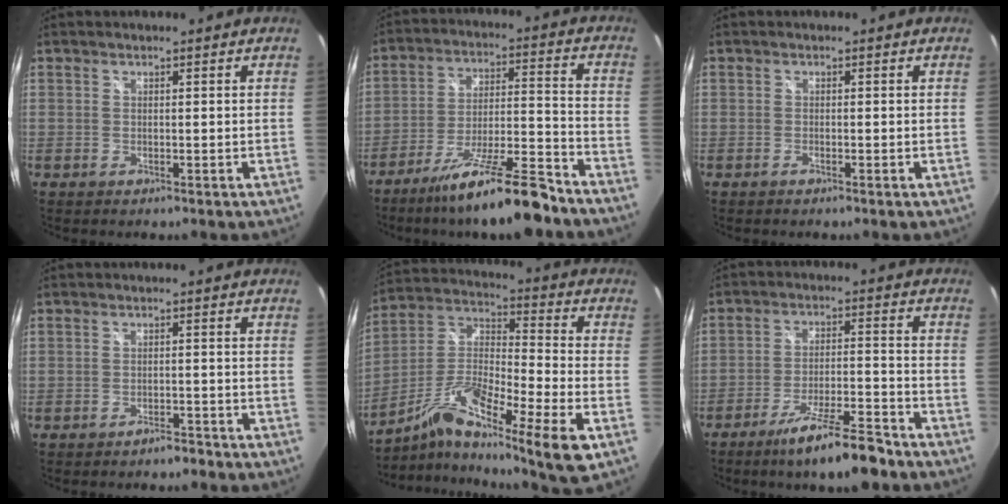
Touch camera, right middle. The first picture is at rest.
{"total": 15.9, "force": [-13.1, 0.8, 9.0], "torque": [-0.166, -0.013, -0.215]}
{"total": 0.6, "force": [-0.5, 0.0, 0.3], "torque": [-0.004, -0.001, -0.012]}
{"total": 1.9, "force": [-1.8, 0.5, 0.5], "torque": [-0.014, 0.000, -0.025]}
{"total": 18.9, "force": [-9.9, 1.6, 16.0], "torque": [-0.276, -0.026, -0.184]}
{"total": 11.4, "force": [-9.0, 0.9, 7.0], "torque": [-0.135, -0.011, -0.145]}